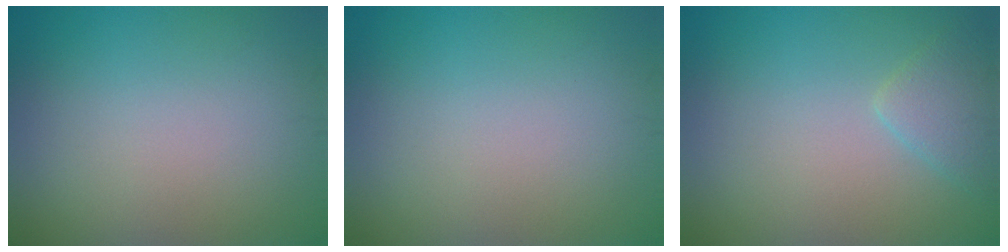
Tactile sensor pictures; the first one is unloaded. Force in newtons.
{"total": 0.0}
{"total": 2.3, "press": 2.3, "slide": 0.1}